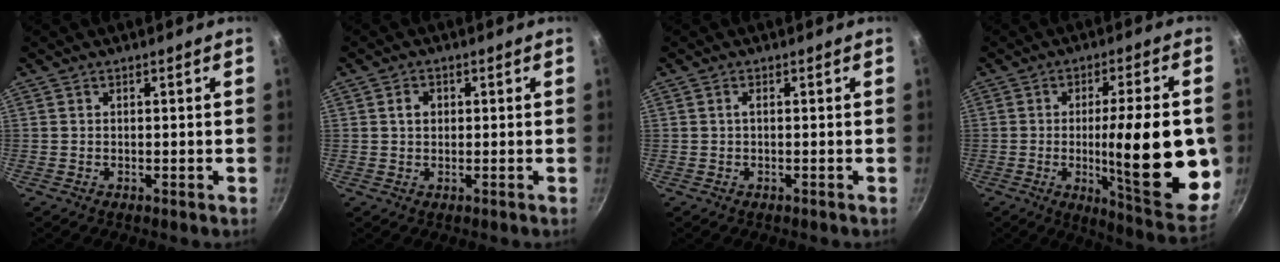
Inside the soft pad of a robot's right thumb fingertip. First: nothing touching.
{"total": 2.5, "force": [0.5, 2.0, 1.5], "torque": [-0.015, 0.006, 0.007]}
{"total": 0.7, "force": [0.0, 0.2, 0.7], "torque": [-0.017, 0.003, -0.001]}
{"total": 22.9, "force": [-2.3, 5.5, 22.1], "torque": [-0.291, -0.015, -0.028]}